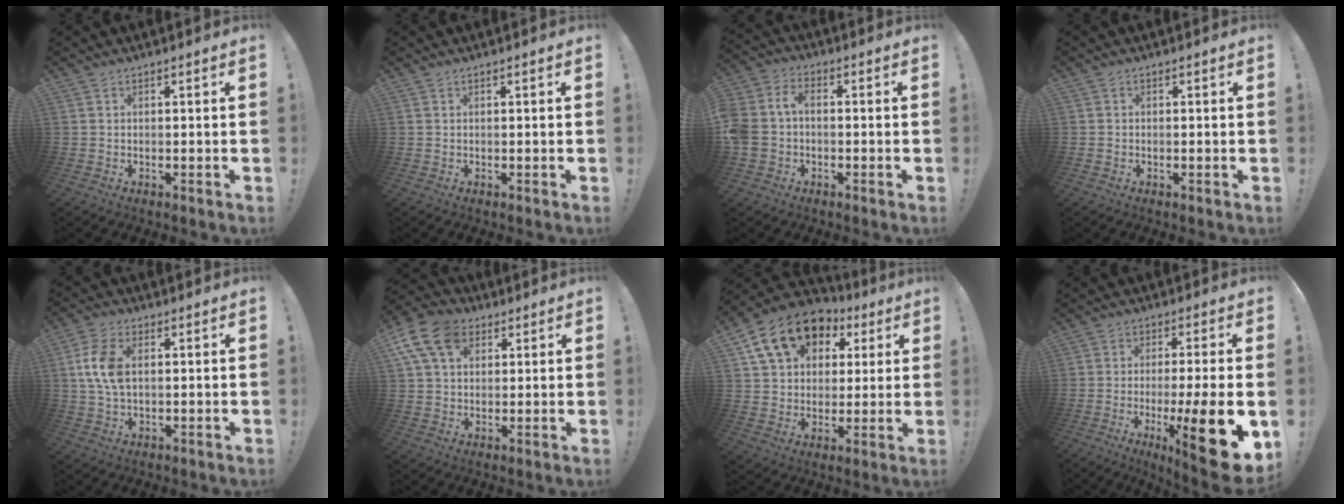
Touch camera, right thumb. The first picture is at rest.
{"total": 0.0}
{"total": 7.5, "force": [-1.0, 5.6, 4.9], "torque": [-0.118, 0.015, -0.015]}
{"total": 0.5, "force": [-0.4, 0.2, 0.2], "torque": [-0.007, 0.003, -0.006]}
{"total": 9.4, "force": [1.5, 5.9, 7.2], "torque": [-0.146, 0.000, 0.026]}
{"total": 13.8, "force": [5.7, 9.5, 8.1], "torque": [-0.156, -0.016, 0.112]}
{"total": 17.0, "force": [8.1, 12.2, 8.6], "torque": [-0.138, -0.032, 0.154]}
{"total": 17.0, "force": [-5.6, 1.9, 15.9], "torque": [-0.229, 0.015, -0.076]}